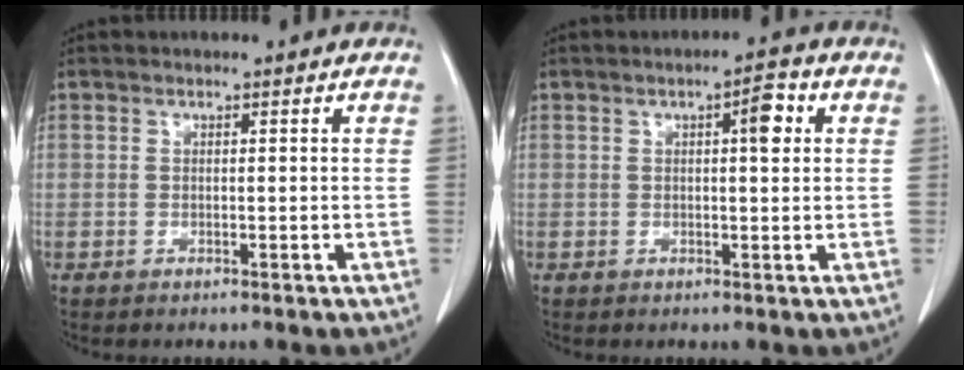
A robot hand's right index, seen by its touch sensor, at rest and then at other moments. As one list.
[{"total": 3.7, "force": [1.1, 0.9, 3.5], "torque": [-0.051, 0.008, 0.014]}]